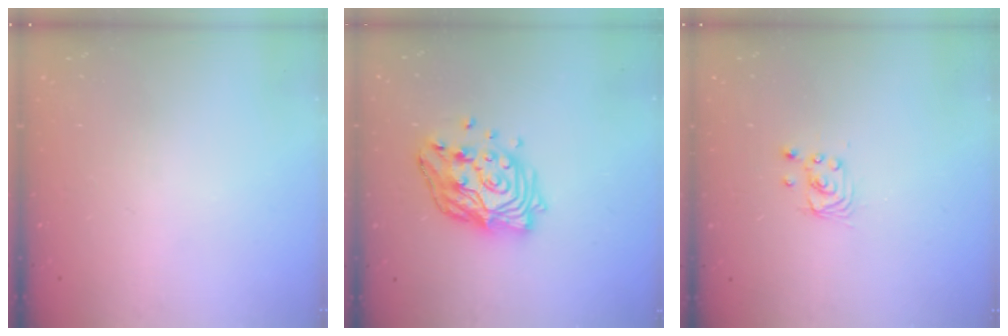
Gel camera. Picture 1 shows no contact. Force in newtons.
{"total": 15.5, "press": 15.4, "slide": 1.4}
{"total": 2.5, "press": 2.5, "slide": 0.1}